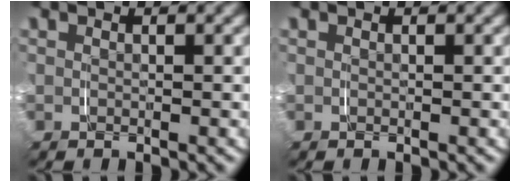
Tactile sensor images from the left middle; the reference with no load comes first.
{"total": 0.0}